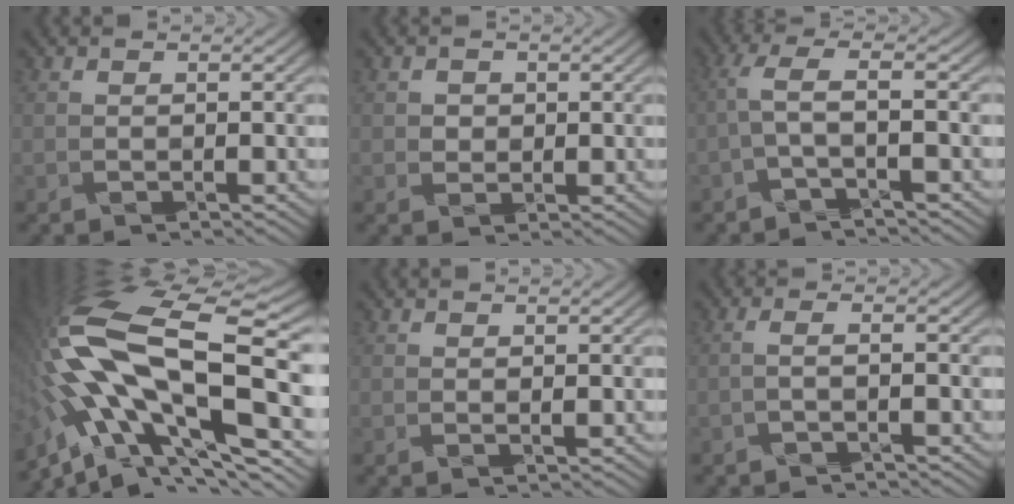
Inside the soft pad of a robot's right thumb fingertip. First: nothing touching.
{"total": 1.1, "force": [0.2, 1.1, -0.2], "torque": [-0.001, -0.003, 0.010]}
{"total": 3.2, "force": [-1.3, 0.4, 2.9], "torque": [-0.056, 0.012, -0.033]}
{"total": 19.6, "force": [-4.8, 8.0, 17.2], "torque": [-0.323, -0.008, -0.096]}
{"total": 0.5, "force": [0.4, 0.0, 0.3], "torque": [-0.001, -0.004, 0.012]}
{"total": 1.4, "force": [-1.0, 0.0, 1.0], "torque": [-0.011, 0.002, -0.023]}